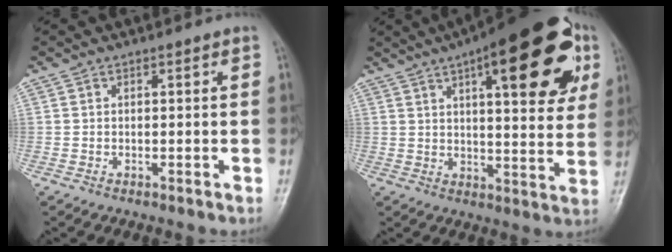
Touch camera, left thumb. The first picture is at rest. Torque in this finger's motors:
{"motor_torque": [1.57, 1.39, 2.13, -0.64, 0.39]}